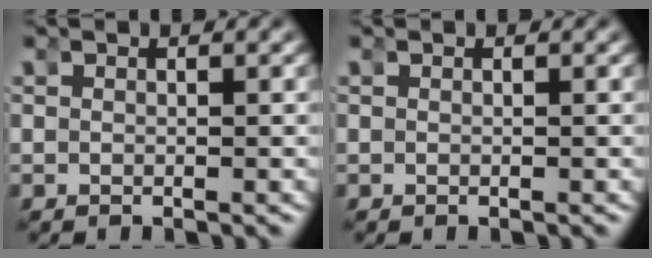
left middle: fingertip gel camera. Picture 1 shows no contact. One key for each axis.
{"total": 0.0}